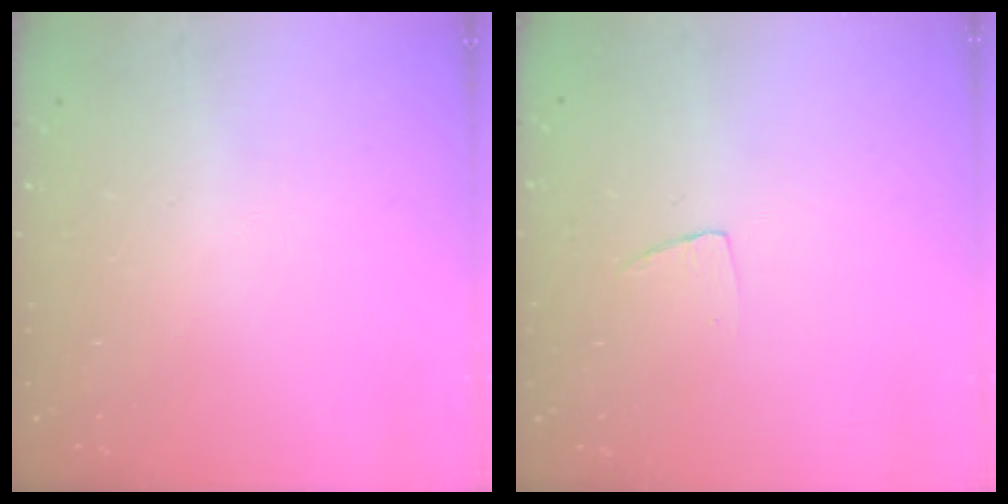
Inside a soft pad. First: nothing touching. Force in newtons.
{"total": 3.3, "press": 3.3, "slide": 0.2}